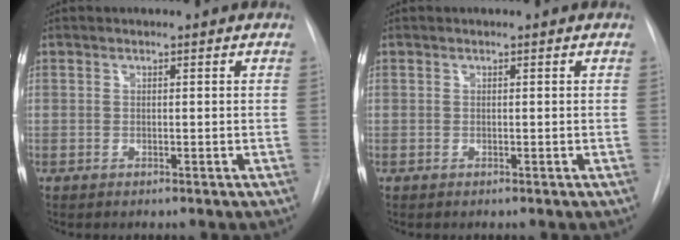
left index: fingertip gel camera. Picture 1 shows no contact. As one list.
[{"total": 0.0}]